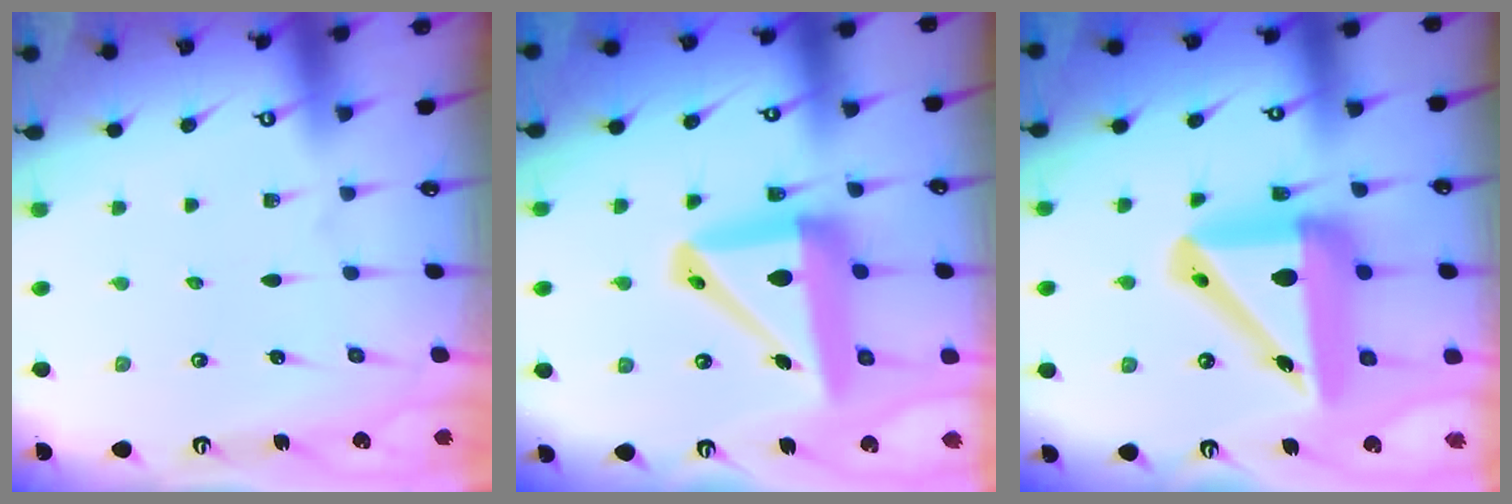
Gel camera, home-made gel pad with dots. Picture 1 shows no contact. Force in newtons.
{"total": 15.6, "press": 15.5, "slide": 1.9}
{"total": 19.0, "press": 18.7, "slide": 3.8}